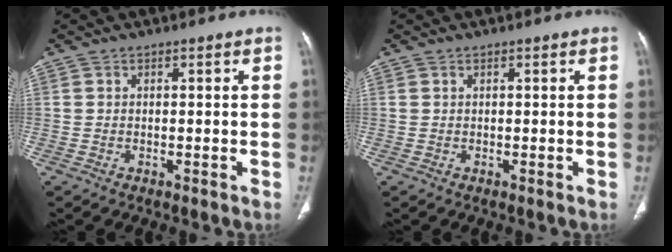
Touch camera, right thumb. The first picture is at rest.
{"total": 0.0}